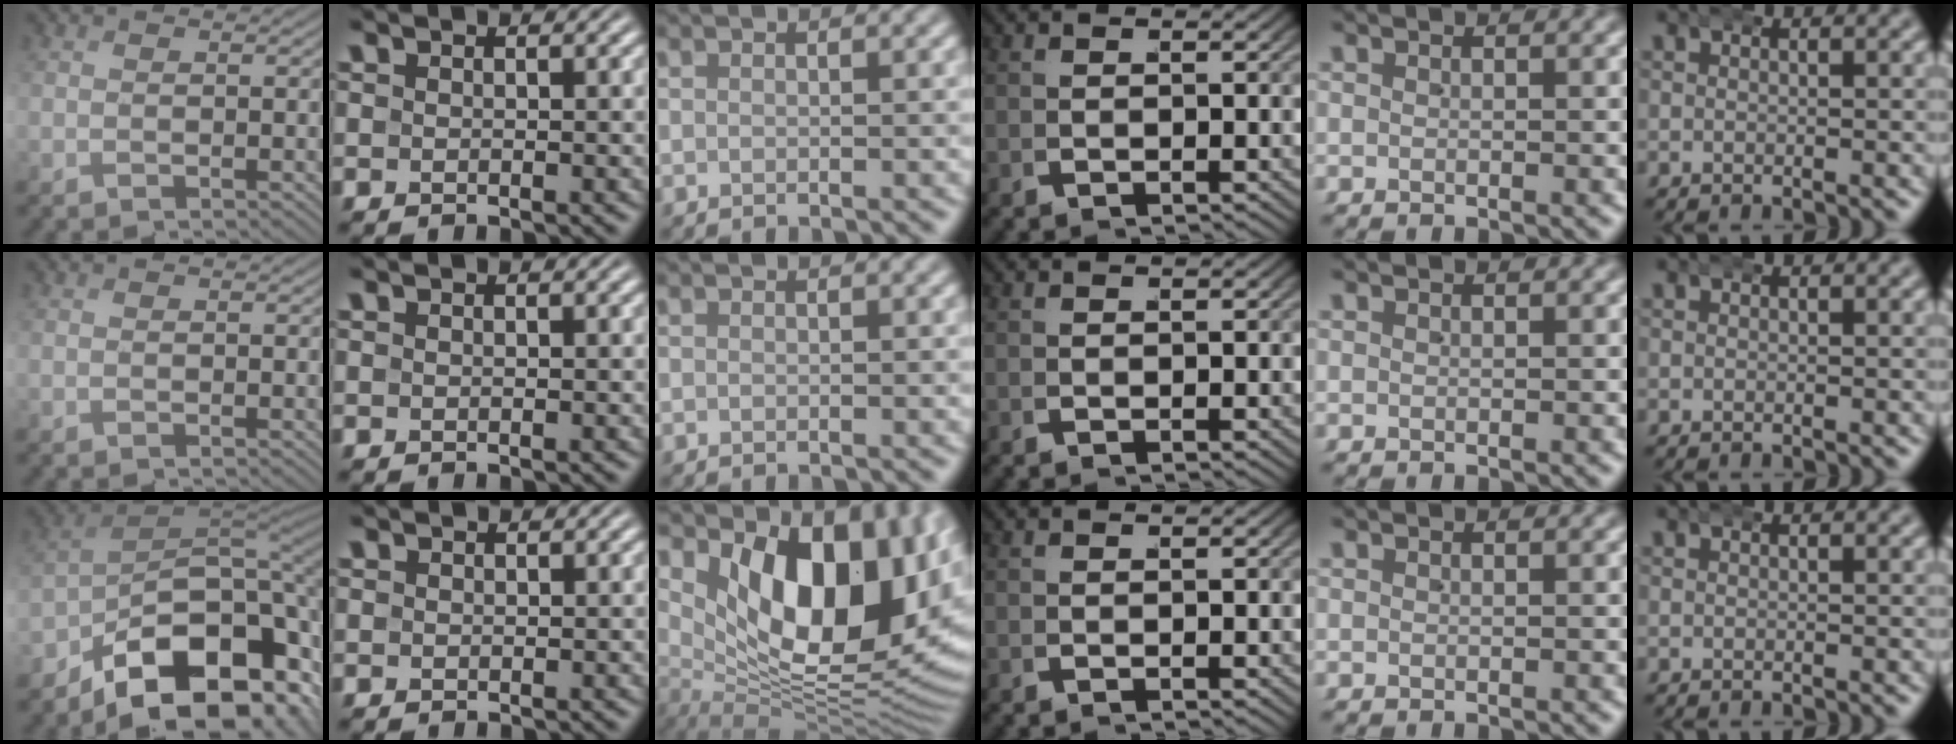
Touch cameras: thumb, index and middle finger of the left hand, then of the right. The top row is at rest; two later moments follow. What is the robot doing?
{"motion": "wrap", "object": "arm wrap"}